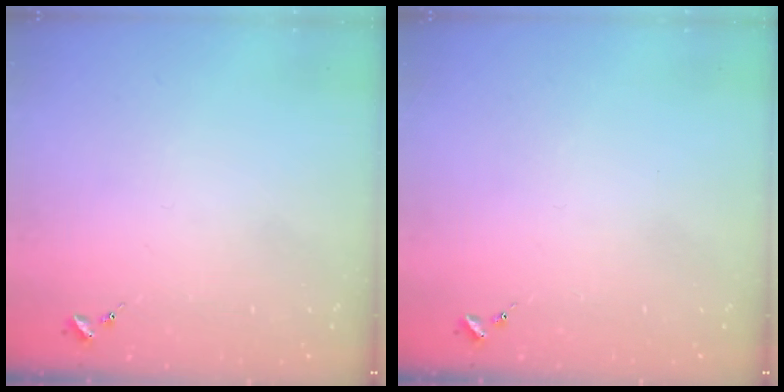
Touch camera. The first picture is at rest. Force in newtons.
{"total": 0.0}